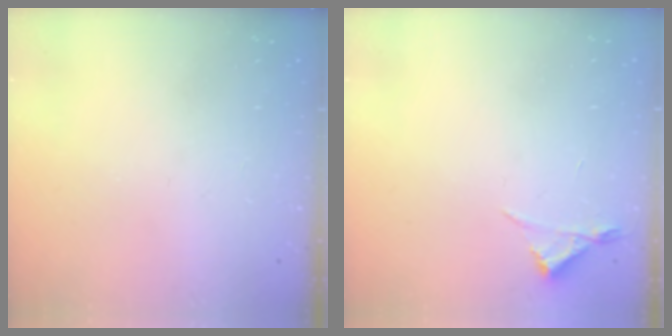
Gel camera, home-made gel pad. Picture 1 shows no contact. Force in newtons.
{"total": 3.0, "press": 2.9, "slide": 0.5}